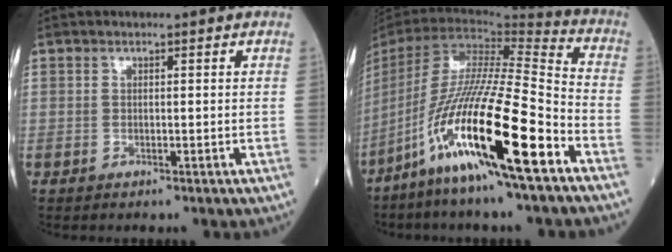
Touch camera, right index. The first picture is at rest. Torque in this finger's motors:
{"motor_torque": [1.56, -0.58, 1.05, 0.21]}